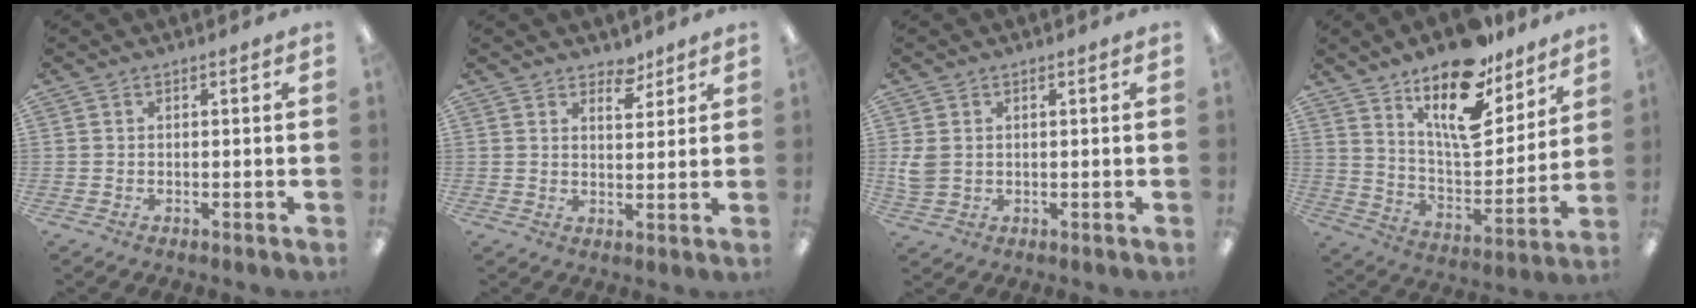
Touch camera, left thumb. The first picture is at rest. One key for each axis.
{"total": 4.7, "fx": 3.8, "fy": 2.2, "fz": 1.4, "tx": -0.005, "ty": -0.025, "tz": 0.065}
{"total": 3.8, "fx": 0.8, "fy": 3.1, "fz": 2.1, "tx": -0.040, "ty": -0.001, "tz": 0.014}
{"total": 19.1, "fx": 13.6, "fy": 7.5, "fz": 11.1, "tx": -0.179, "ty": -0.093, "tz": 0.233}